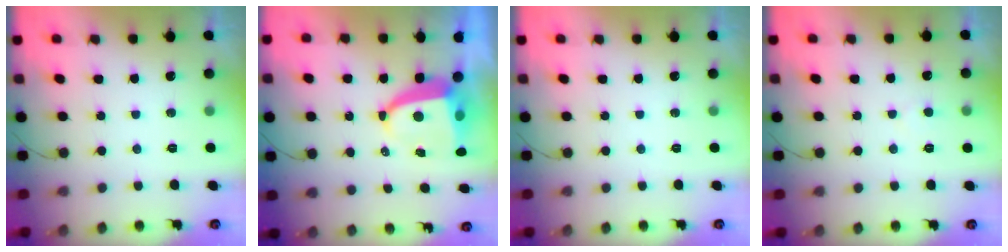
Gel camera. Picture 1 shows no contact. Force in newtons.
{"total": 7.5, "press": 7.5, "slide": 1.1}
{"total": 0.0}
{"total": 2.6, "press": 2.6, "slide": 0.2}